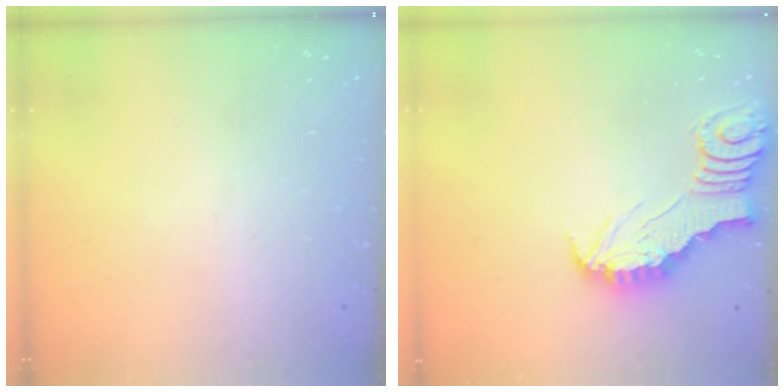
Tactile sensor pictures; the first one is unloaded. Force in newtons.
{"total": 2.6, "press": 2.6, "slide": 0.2}